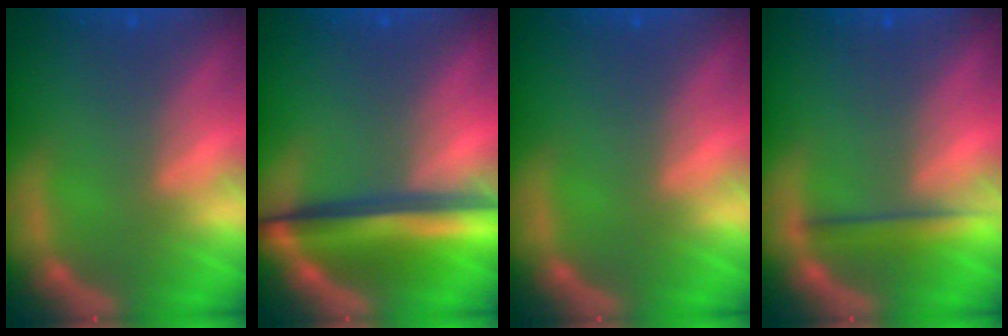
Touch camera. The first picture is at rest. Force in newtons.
{"total": 8.1}
{"total": 0.0}
{"total": 2.5}